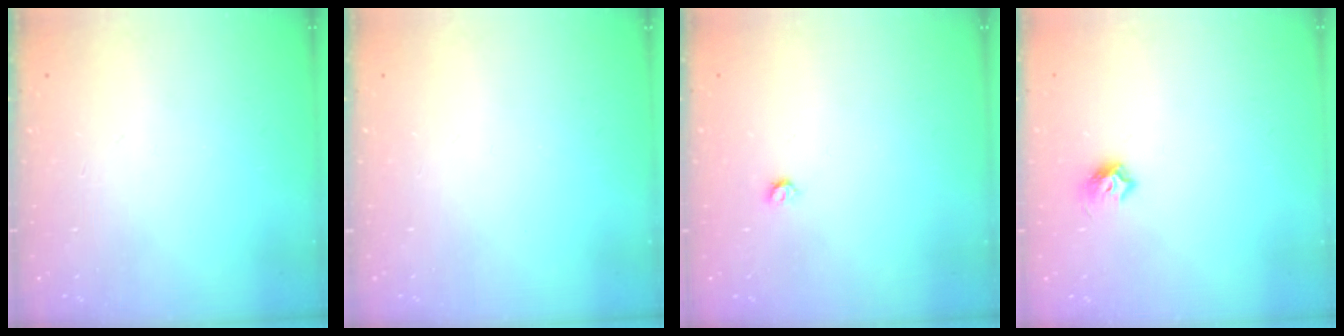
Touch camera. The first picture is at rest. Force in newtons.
{"total": 0.0}
{"total": 3.4, "press": 3.4, "slide": 0.6}
{"total": 6.8, "press": 6.8, "slide": 1.0}